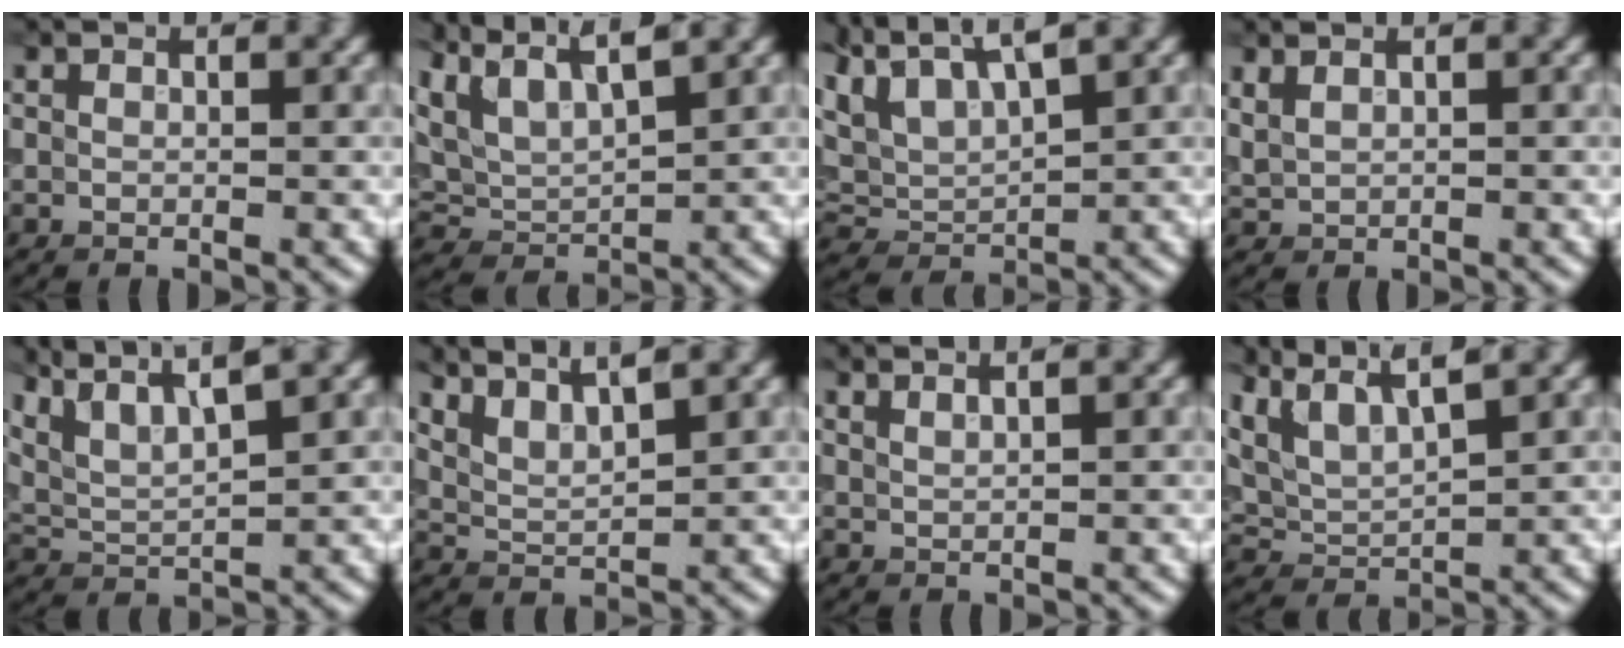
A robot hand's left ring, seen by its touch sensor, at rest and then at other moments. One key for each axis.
{"total": 5.5, "fx": 3.8, "fy": 2.1, "fz": 3.4, "tx": -0.089, "ty": 0.011, "tz": 0.067}
{"total": 6.2, "fx": 4.2, "fy": 2.2, "fz": 3.9, "tx": -0.106, "ty": 0.011, "tz": 0.073}
{"total": 1.1, "fx": 0.8, "fy": 0.4, "fz": 0.6, "tx": -0.018, "ty": 0.001, "tz": 0.020}
{"total": 7.2, "fx": 5.4, "fy": 1.7, "fz": 4.5, "tx": -0.100, "ty": 0.025, "tz": 0.078}
{"total": 4.2, "fx": 3.4, "fy": 0.9, "fz": 2.2, "tx": -0.051, "ty": 0.014, "tz": 0.051}
{"total": 2.0, "fx": 1.6, "fy": 0.4, "fz": 1.0, "tx": -0.006, "ty": 0.006, "tz": 0.013}
{"total": 5.4, "fx": 4.1, "fy": 1.4, "fz": 3.2, "tx": -0.083, "ty": 0.011, "tz": 0.071}